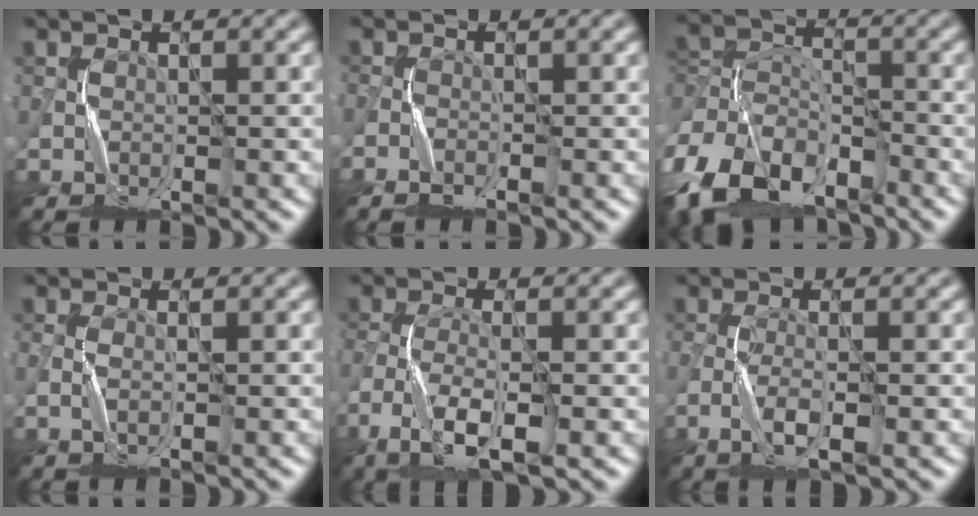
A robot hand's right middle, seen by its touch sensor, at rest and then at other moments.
{"total": 1.7, "force": [-1.2, 0.5, 1.1], "torque": [-0.027, 0.000, -0.029]}
{"total": 10.4, "force": [-6.4, 6.1, 5.5], "torque": [-0.117, 0.002, -0.141]}
{"total": 1.6, "force": [-0.3, 0.6, 1.5], "torque": [-0.039, 0.003, -0.011]}
{"total": 5.5, "force": [-2.8, 1.8, 4.4], "torque": [-0.103, -0.009, -0.062]}
{"total": 3.0, "force": [-1.2, 0.7, 2.6], "torque": [-0.062, 0.000, -0.030]}